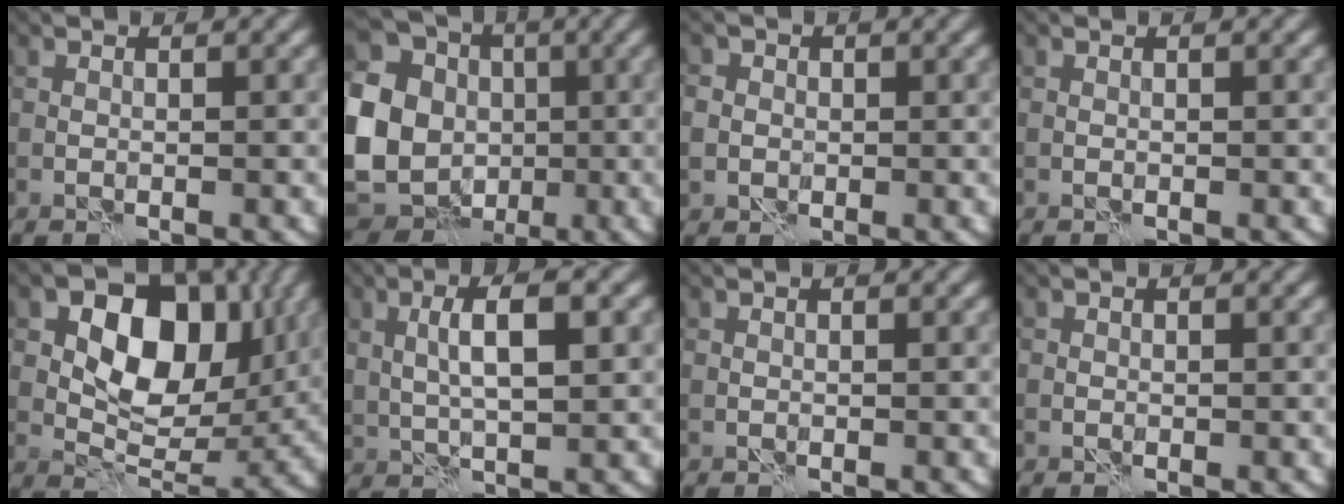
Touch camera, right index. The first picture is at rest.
{"total": 14.7, "force": [-1.8, 12.7, 7.2], "torque": [-0.185, -0.005, -0.050]}
{"total": 4.3, "force": [0.3, 4.0, 1.6], "torque": [-0.019, 0.016, -0.019]}
{"total": 0.0}
{"total": 9.8, "force": [2.7, 6.6, 6.8], "torque": [-0.102, -0.005, 0.038]}
{"total": 4.9, "force": [1.1, 1.8, 4.4], "torque": [-0.084, 0.005, 0.021]}
{"total": 0.0}
{"total": 0.5, "force": [-0.2, 0.5, 0.1], "torque": [0.002, -0.002, -0.006]}